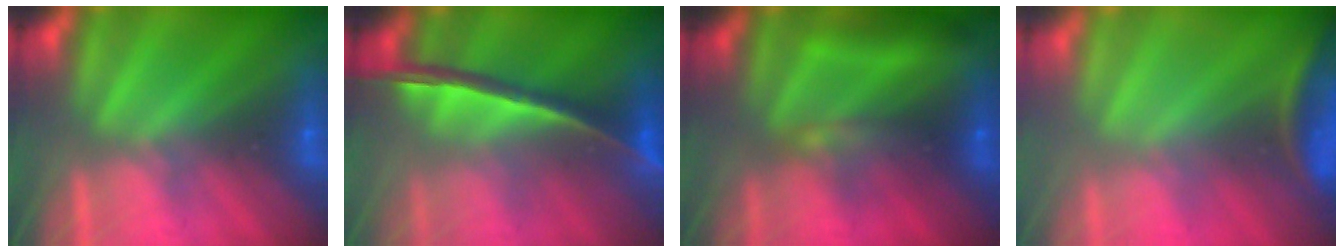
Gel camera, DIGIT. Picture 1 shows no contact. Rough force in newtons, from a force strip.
{"total": 1.5}
{"total": 8.6}
{"total": 4.3}